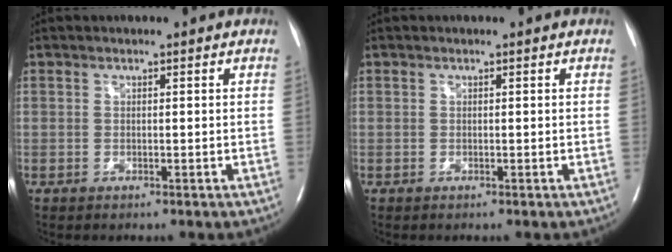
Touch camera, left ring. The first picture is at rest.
{"total": 0.0}